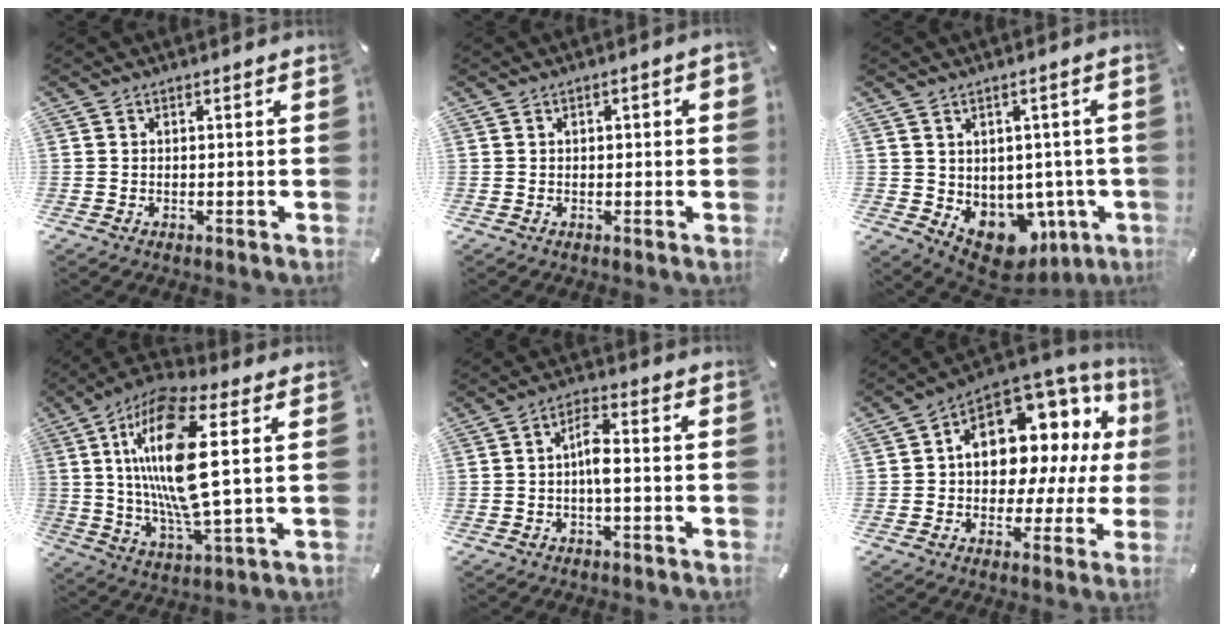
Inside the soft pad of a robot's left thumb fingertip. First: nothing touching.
{"total": 1.7, "force": [-0.1, 0.8, 1.5], "torque": [-0.019, 0.003, -0.004]}
{"total": 8.7, "force": [-2.9, 7.2, 3.9], "torque": [-0.038, -0.012, -0.034]}
{"total": 19.7, "force": [4.3, 5.7, 18.3], "torque": [-0.391, -0.019, 0.054]}
{"total": 5.5, "force": [-0.7, 1.9, 5.1], "torque": [-0.098, 0.008, -0.015]}
{"total": 12.7, "force": [3.2, 9.3, 8.0], "torque": [-0.111, -0.043, 0.061]}